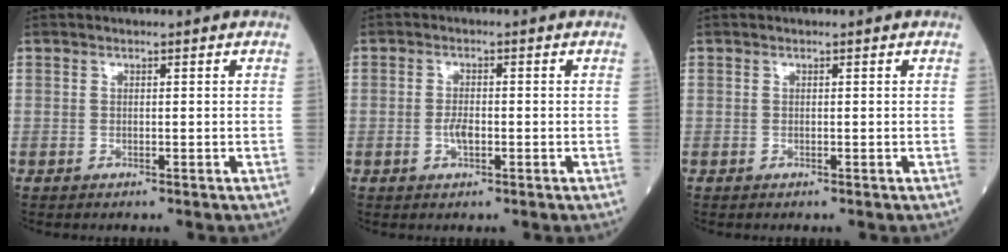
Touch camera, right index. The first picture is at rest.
{"total": 2.3, "force": [-0.7, 0.8, 2.0], "torque": [-0.041, 0.001, -0.014]}
{"total": 0.0}